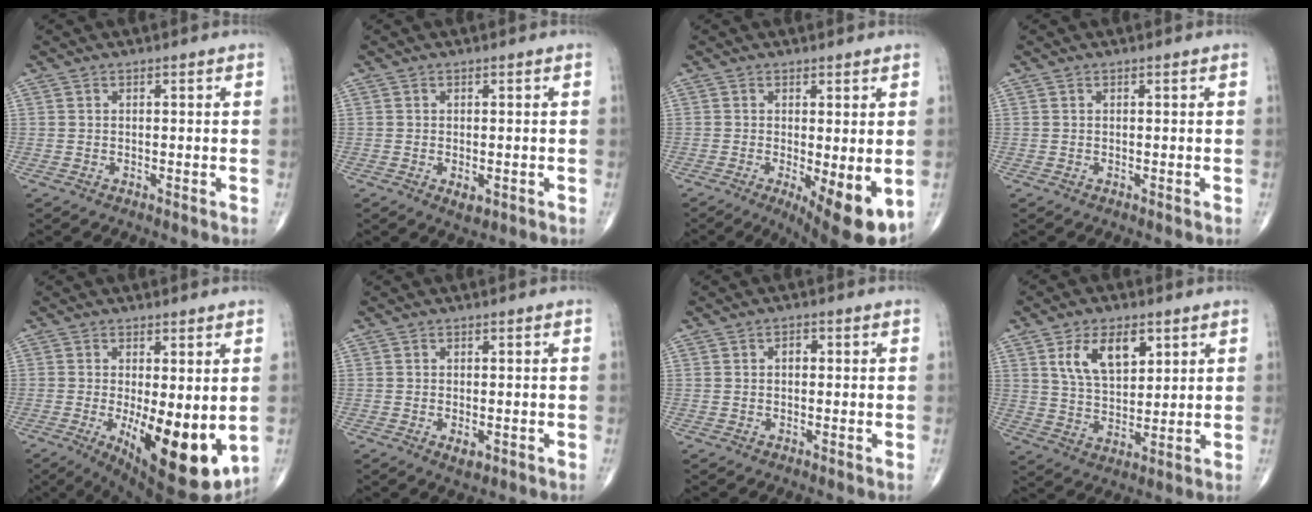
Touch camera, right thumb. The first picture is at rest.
{"total": 2.3, "force": [-0.7, 1.2, 1.8], "torque": [-0.026, -0.003, -0.007]}
{"total": 10.0, "force": [-2.7, 3.0, 9.2], "torque": [-0.128, -0.023, -0.033]}
{"total": 0.0}
{"total": 16.3, "force": [-2.9, 6.0, 14.8], "torque": [-0.204, -0.033, -0.022]}
{"total": 2.4, "force": [-0.7, 1.2, 1.9], "torque": [-0.027, -0.002, -0.009]}
{"total": 1.7, "force": [0.2, 1.1, 1.3], "torque": [-0.018, 0.008, 0.003]}
{"total": 10.5, "force": [4.6, 5.8, 7.5], "torque": [-0.111, -0.019, 0.090]}